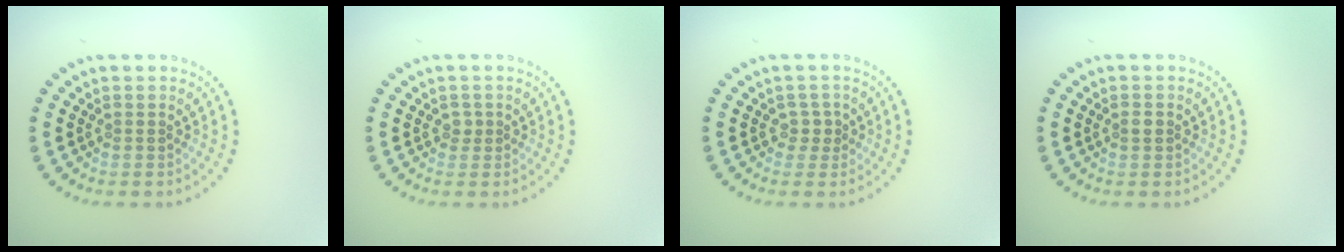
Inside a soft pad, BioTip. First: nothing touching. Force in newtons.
{"total": 0.8, "press": 0.6, "slide": 0.5}
{"total": 1.2, "press": 0.9, "slide": 0.7}
{"total": 0.7, "press": 0.7, "slide": 0.3}